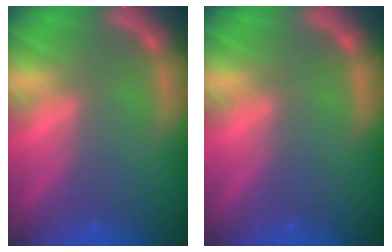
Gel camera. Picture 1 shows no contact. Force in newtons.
{"total": 0.0}